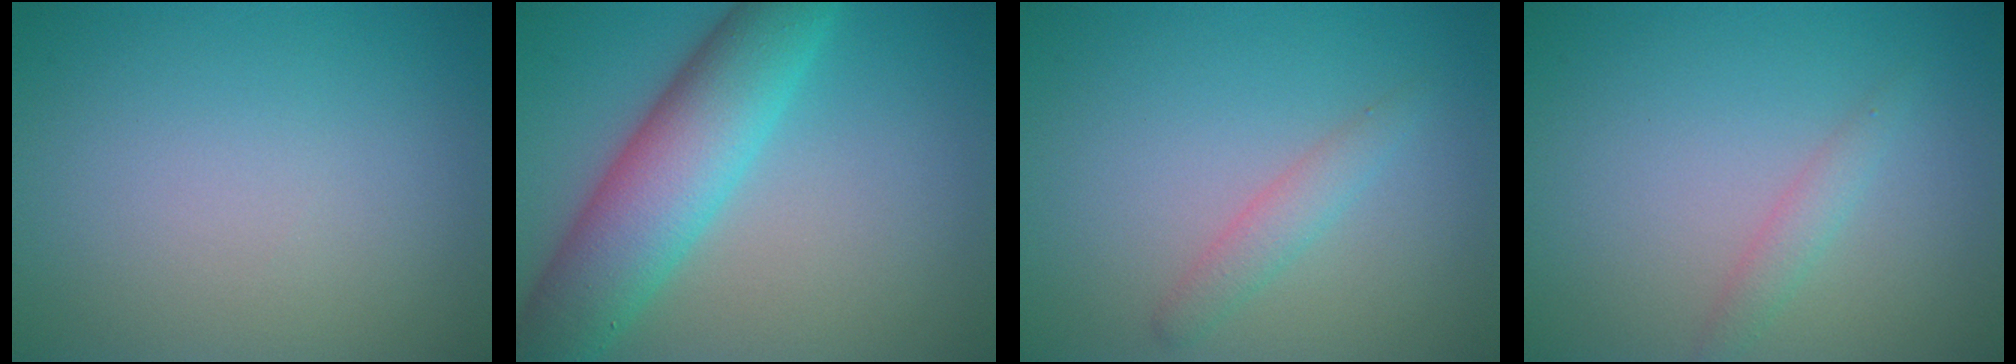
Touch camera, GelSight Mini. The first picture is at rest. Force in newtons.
{"total": 8.3, "press": 8.3, "slide": 0.1}
{"total": 1.7, "press": 1.7, "slide": 0.1}
{"total": 1.4, "press": 1.4, "slide": 0.1}